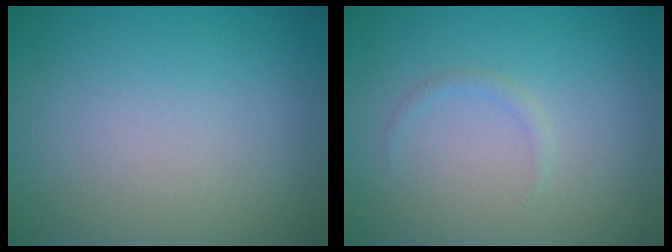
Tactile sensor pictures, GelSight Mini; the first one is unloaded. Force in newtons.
{"total": 0.7, "press": 0.7, "slide": 0.1}